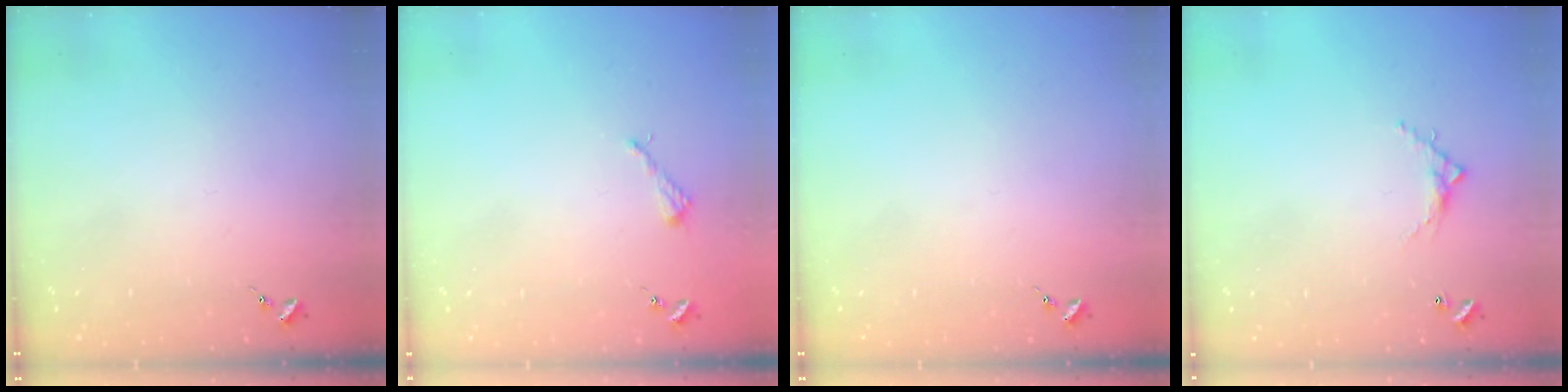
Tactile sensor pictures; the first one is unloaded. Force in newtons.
{"total": 2.6, "press": 2.6, "slide": 0.3}
{"total": 0.0}
{"total": 5.2, "press": 5.2, "slide": 0.2}